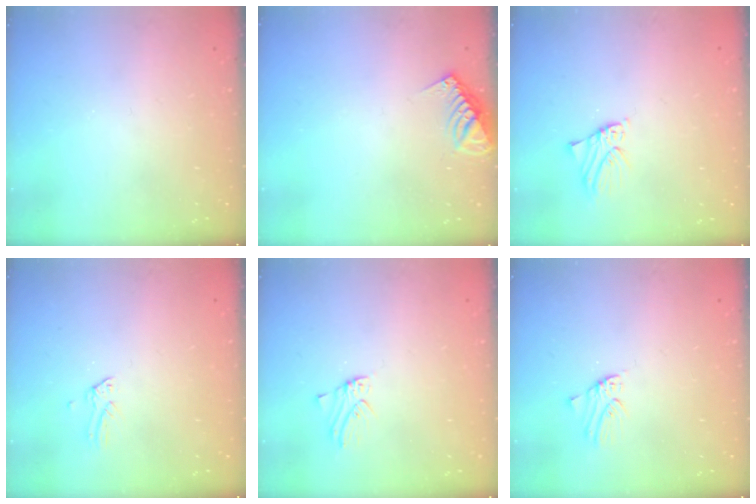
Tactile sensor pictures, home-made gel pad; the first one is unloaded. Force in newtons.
{"total": 8.8, "press": 8.8, "slide": 0.4}
{"total": 1.5, "press": 1.5, "slide": 0.1}
{"total": 0.0}
{"total": 0.0}
{"total": 0.0}